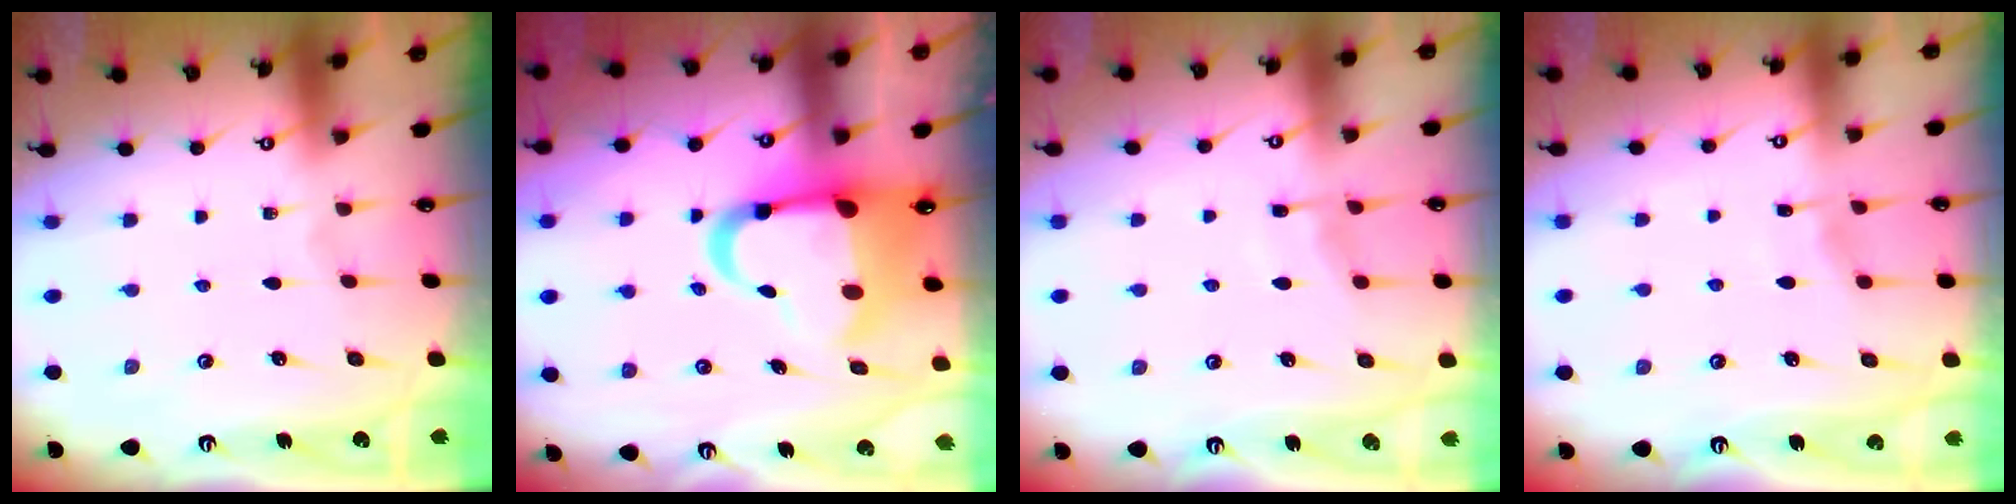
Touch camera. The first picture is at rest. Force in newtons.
{"total": 11.9, "press": 11.8, "slide": 1.7}
{"total": 5.7, "press": 5.7, "slide": 0.6}
{"total": 3.5, "press": 3.5, "slide": 0.4}